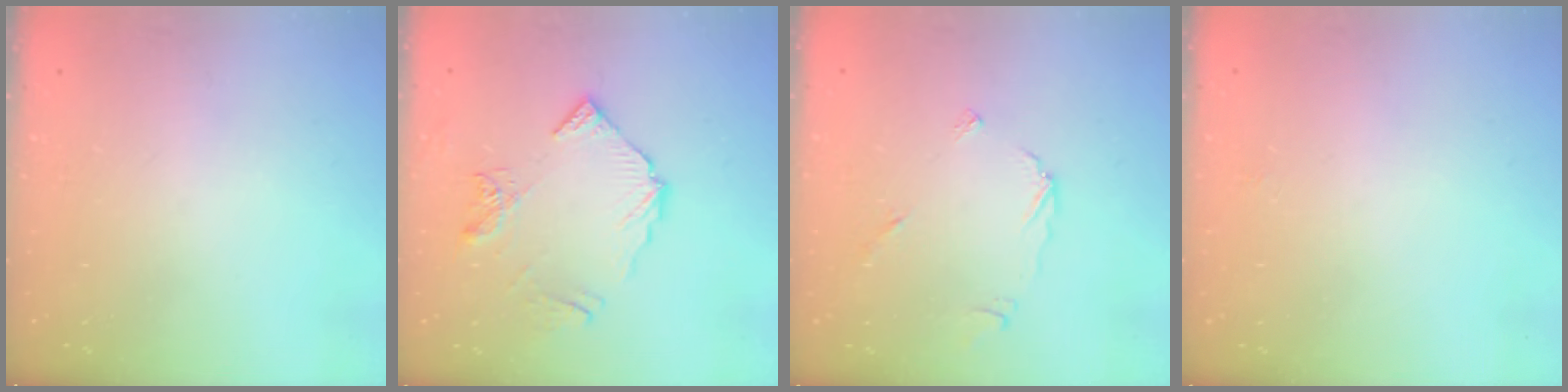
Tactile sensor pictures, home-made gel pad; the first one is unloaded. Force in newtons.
{"total": 11.0, "press": 10.9, "slide": 1.3}
{"total": 4.4, "press": 4.4, "slide": 0.5}
{"total": 2.3, "press": 2.3, "slide": 0.3}